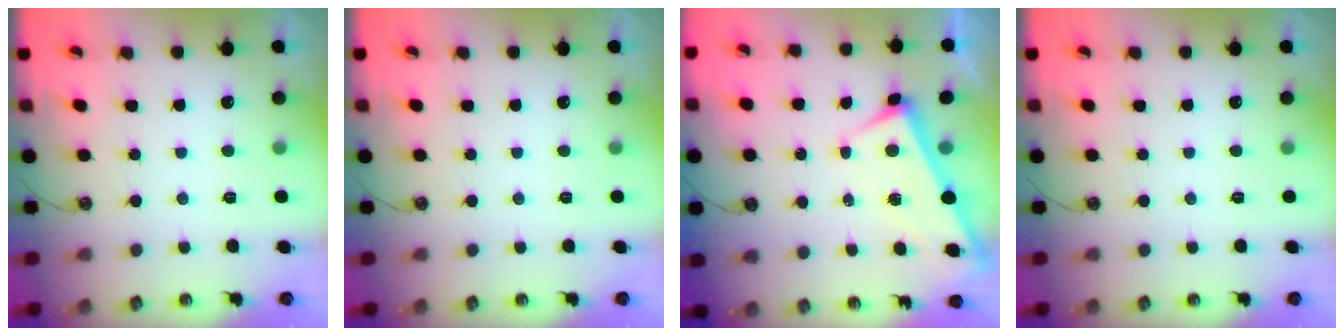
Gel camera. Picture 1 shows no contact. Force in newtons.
{"total": 0.0}
{"total": 2.4, "press": 2.4, "slide": 0.1}
{"total": 0.0}